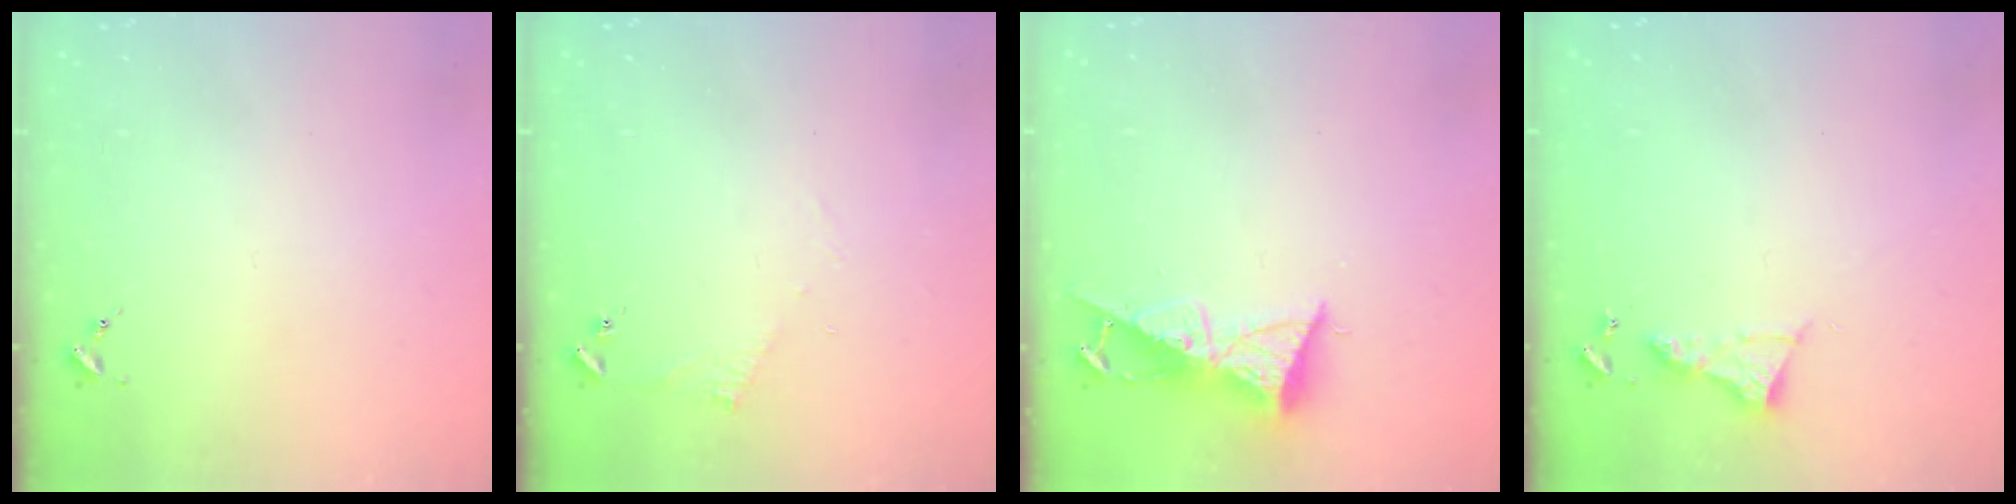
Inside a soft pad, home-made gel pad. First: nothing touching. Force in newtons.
{"total": 5.1, "press": 5.1, "slide": 0.5}
{"total": 8.6, "press": 8.6, "slide": 0.3}
{"total": 6.4, "press": 6.3, "slide": 0.7}